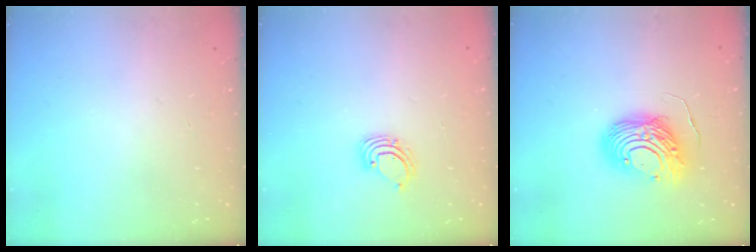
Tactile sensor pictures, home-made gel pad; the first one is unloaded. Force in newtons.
{"total": 2.6, "press": 2.6, "slide": 0.2}
{"total": 12.7, "press": 12.6, "slide": 1.3}